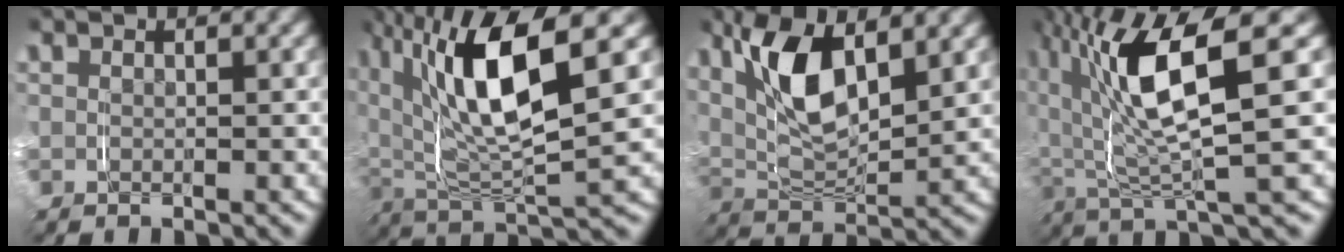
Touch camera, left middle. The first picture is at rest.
{"total": 10.5, "force": [3.0, 4.0, 9.3], "torque": [-0.191, 0.004, 0.045]}
{"total": 7.4, "force": [2.6, 3.3, 6.1], "torque": [-0.135, -0.006, 0.043]}
{"total": 9.0, "force": [1.6, 2.8, 8.5], "torque": [-0.168, 0.004, 0.020]}